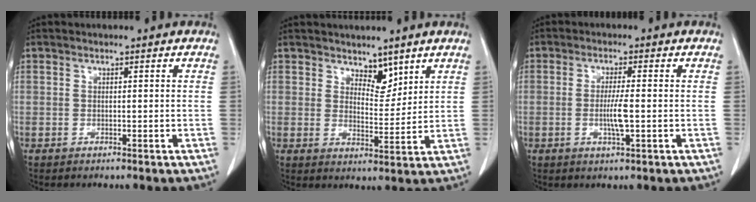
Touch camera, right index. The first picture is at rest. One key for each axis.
{"total": 4.2, "fx": 3.3, "fy": 2.0, "fz": 1.8, "tx": -0.022, "ty": -0.009, "tz": 0.060}
{"total": 4.0, "fx": -0.7, "fy": 0.2, "fz": 4.0, "tx": -0.078, "ty": -0.006, "tz": -0.013}